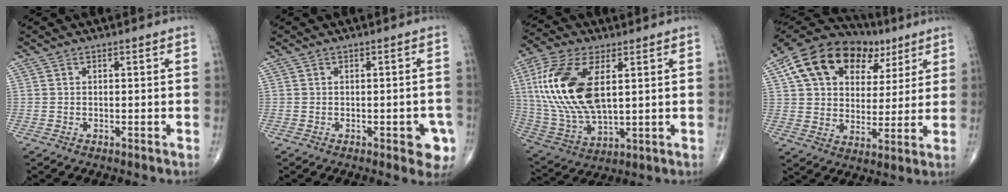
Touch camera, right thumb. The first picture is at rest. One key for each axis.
{"total": 5.3, "fx": -2.2, "fy": 2.2, "fz": 4.3, "tx": -0.030, "ty": 0.006, "tz": -0.022}
{"total": 20.0, "fx": 4.4, "fy": 10.0, "fz": 16.7, "tx": -0.359, "ty": -0.014, "tz": 0.085}
{"total": 20.8, "fx": 8.7, "fy": 14.1, "fz": 12.5, "tx": -0.185, "ty": 0.011, "tz": 0.142}